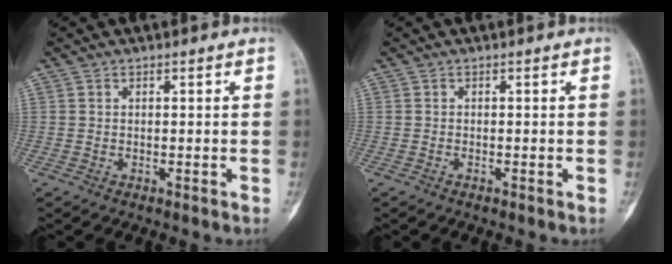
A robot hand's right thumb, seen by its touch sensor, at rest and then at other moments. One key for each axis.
{"total": 0.0}